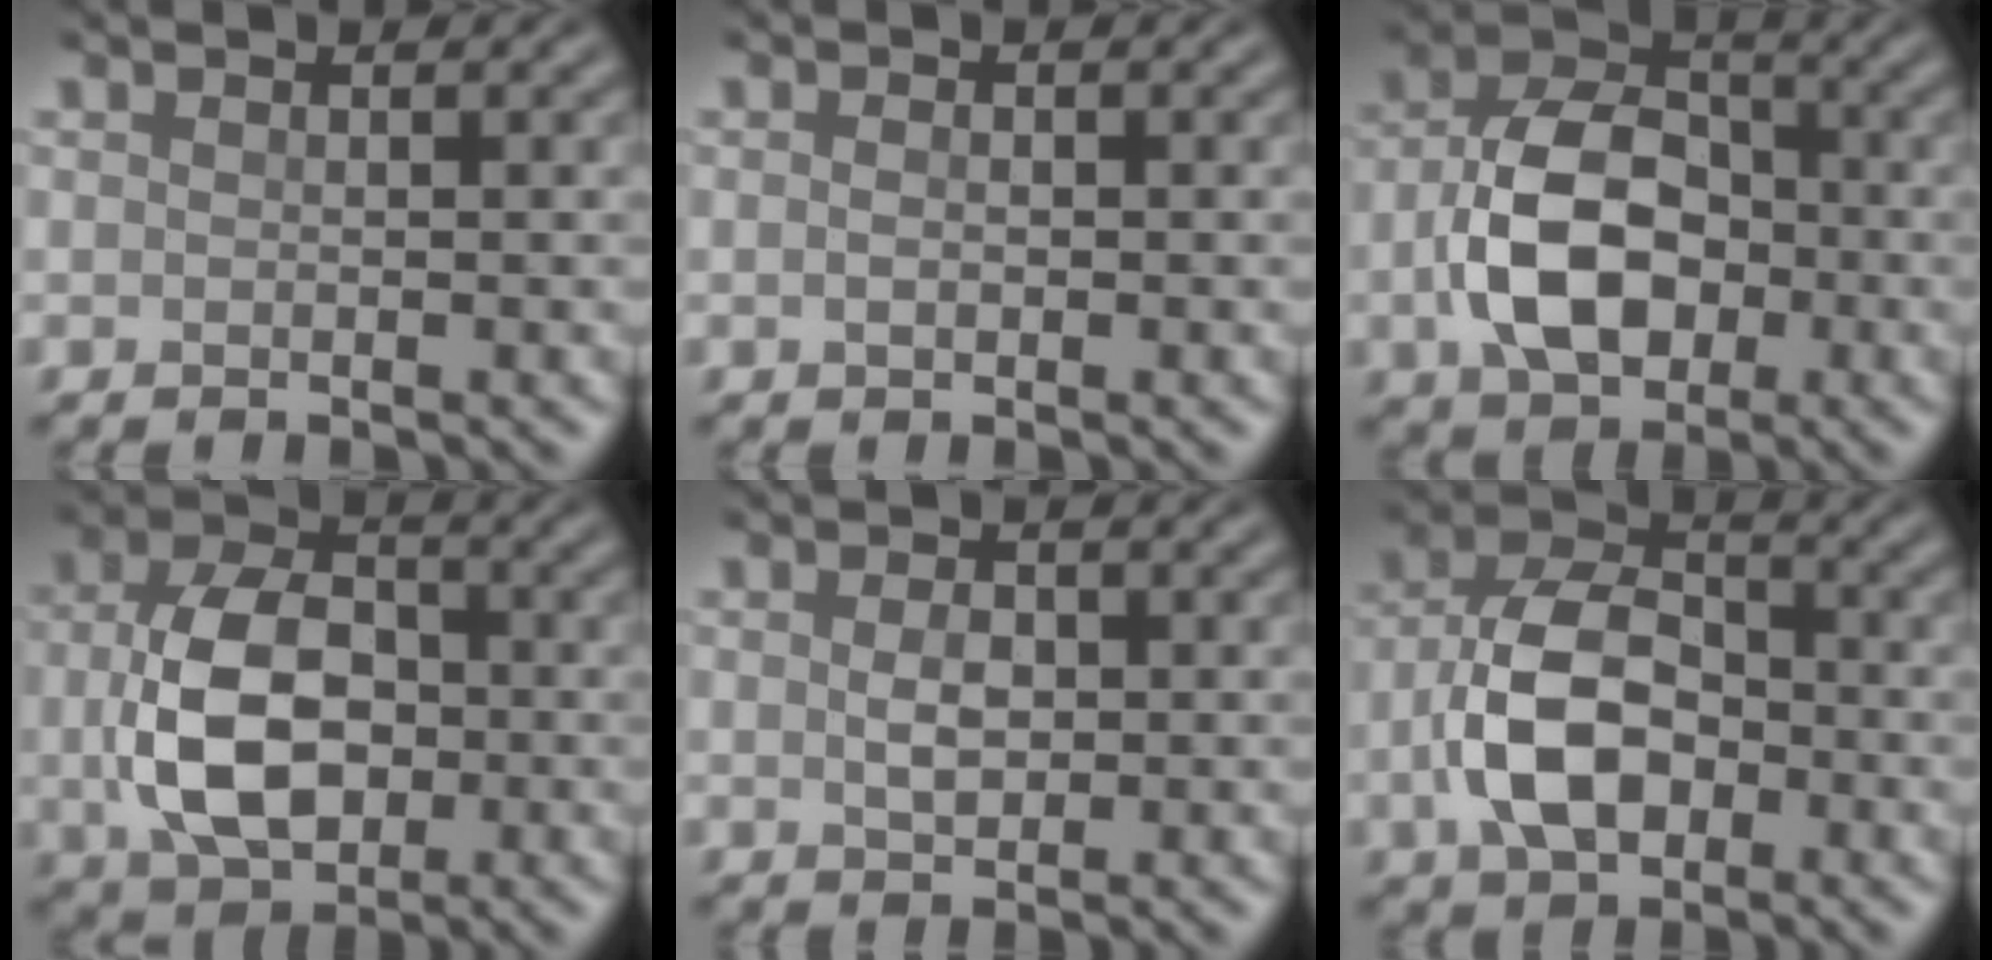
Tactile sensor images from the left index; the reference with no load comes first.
{"total": 0.8, "force": [-0.1, 0.5, 0.6], "torque": [-0.016, 0.000, -0.002]}
{"total": 8.6, "force": [-1.8, 5.8, 6.1], "torque": [-0.120, 0.008, -0.037]}
{"total": 8.6, "force": [-0.6, 5.7, 6.4], "torque": [-0.139, -0.004, -0.009]}
{"total": 2.2, "force": [0.1, 1.4, 1.7], "torque": [-0.036, 0.001, 0.004]}
{"total": 7.6, "force": [-1.9, 4.8, 5.6], "torque": [-0.112, 0.010, -0.041]}